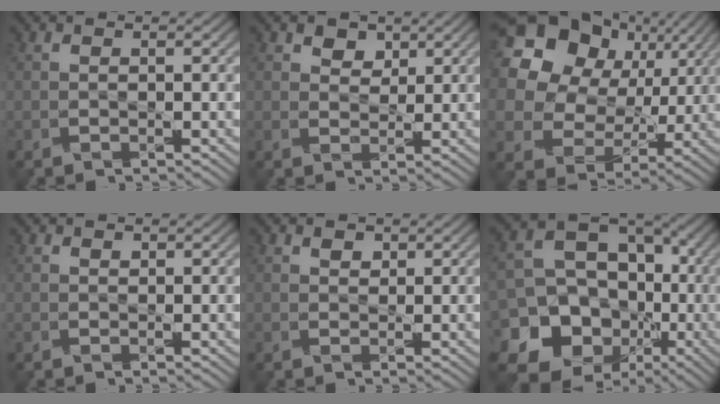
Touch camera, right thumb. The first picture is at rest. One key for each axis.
{"total": 2.6, "fx": 2.0, "fy": 1.5, "fz": 0.8, "tx": -0.020, "ty": 0.000, "tz": 0.031}
{"total": 22.0, "fx": 9.5, "fy": 17.2, "fz": 9.9, "tx": -0.285, "ty": 0.053, "tz": 0.188}
{"total": 0.6, "fx": 0.6, "fy": 0.1, "fz": 0.0, "tx": -0.003, "ty": 0.003, "tz": 0.012}
{"total": 1.2, "fx": 1.1, "fy": 0.4, "fz": 0.2, "tx": -0.007, "ty": 0.003, "tz": 0.020}
{"total": 19.2, "fx": -4.7, "fy": 16.7, "fz": 8.3, "tx": -0.201, "ty": -0.018, "tz": -0.076}